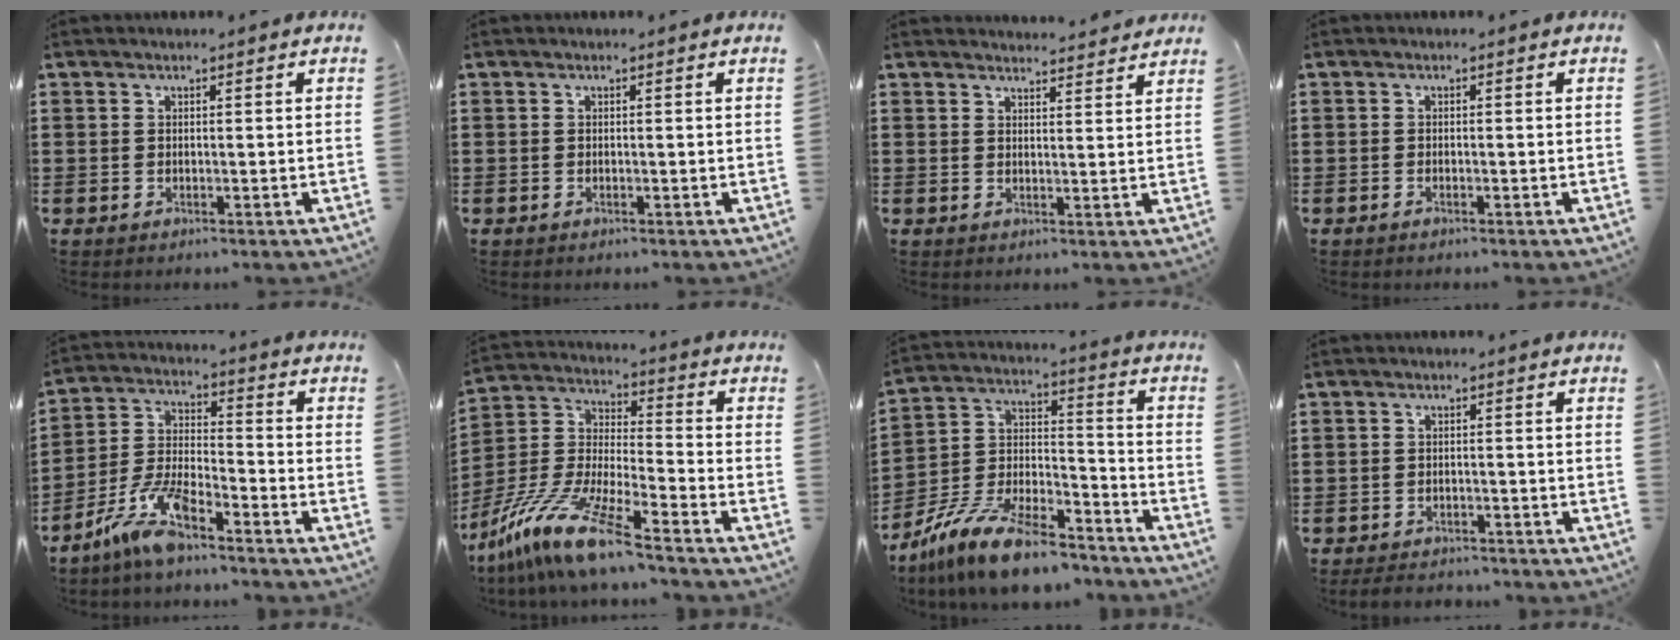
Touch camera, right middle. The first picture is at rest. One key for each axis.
{"total": 0.0}
{"total": 2.6, "fx": 2.6, "fy": 0.0, "fz": -0.2, "tx": 0.004, "ty": -0.011, "tz": 0.048}
{"total": 0.5, "fx": -0.4, "fy": 0.0, "fz": 0.3, "tx": -0.009, "ty": -0.005, "tz": -0.006}
{"total": 9.5, "fx": -7.1, "fy": 2.1, "fz": 6.0, "tx": -0.139, "ty": 0.001, "tz": -0.139}
{"total": 13.1, "fx": -11.0, "fy": 0.0, "fz": 7.1, "tx": -0.164, "ty": 0.003, "tz": -0.222}
{"total": 12.5, "fx": -10.6, "fy": 2.4, "fz": 6.2, "tx": -0.123, "ty": 0.027, "tz": -0.206}
{"total": 2.3, "fx": -2.3, "fy": 0.5, "fz": 0.0, "tx": -0.005, "ty": -0.001, "tz": -0.050}